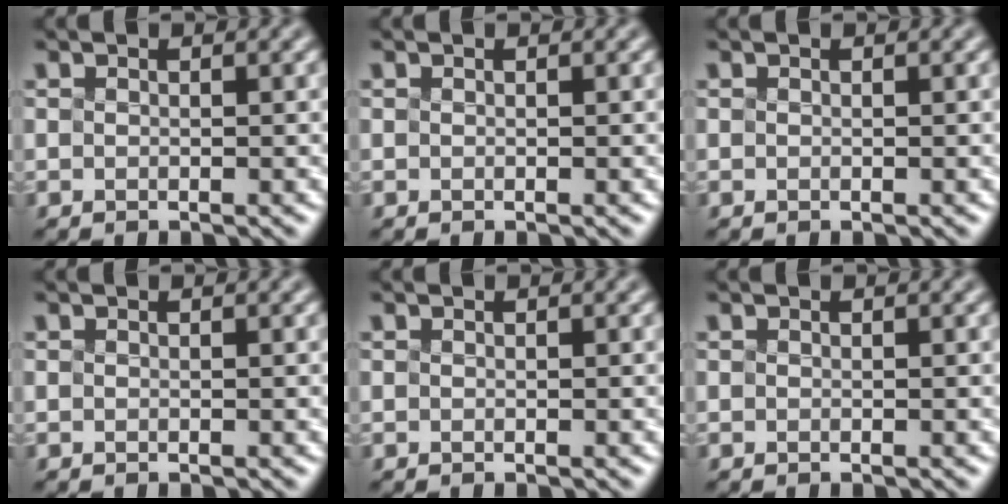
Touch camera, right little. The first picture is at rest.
{"total": 0.0}
{"total": 0.0}
{"total": 0.0}
{"total": 0.0}
{"total": 0.0}